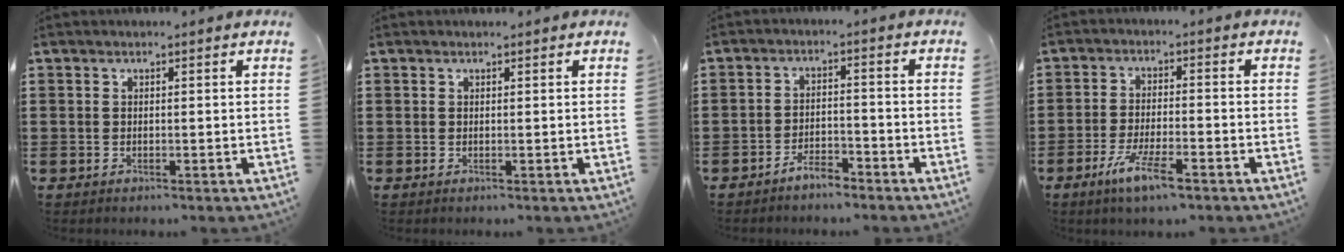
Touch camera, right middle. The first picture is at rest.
{"total": 0.0}
{"total": 3.4, "force": [-3.2, 0.6, 1.0], "torque": [-0.028, 0.003, -0.066]}
{"total": 6.3, "force": [-3.8, 1.1, 4.9], "torque": [-0.104, -0.011, -0.070]}